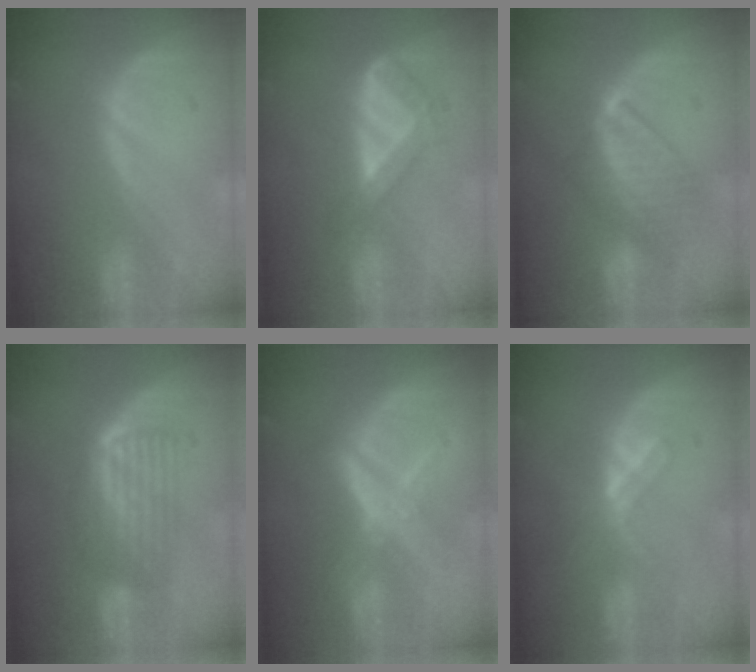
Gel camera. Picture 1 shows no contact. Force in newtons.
{"total": 5.6, "press": 4.7, "slide": 3.0}
{"total": 6.6, "press": 6.6, "slide": 0.9}
{"total": 7.0, "press": 5.8, "slide": 3.8}
{"total": 6.2, "press": 5.5, "slide": 2.7}
{"total": 5.4, "press": 4.9, "slide": 2.4}